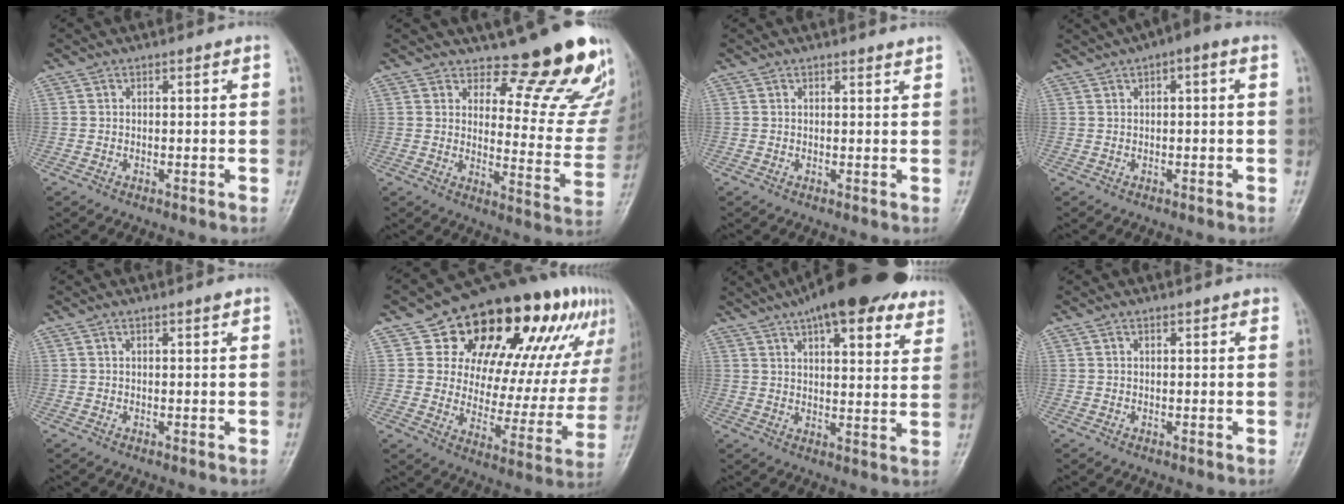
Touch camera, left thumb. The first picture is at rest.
{"total": 16.1, "force": [13.9, 4.6, 6.7], "torque": [-0.033, -0.142, 0.165]}
{"total": 1.4, "force": [1.3, 0.2, 0.4], "torque": [0.003, -0.005, 0.019]}
{"total": 5.5, "force": [2.3, 1.7, 4.7], "torque": [-0.077, 0.023, 0.026]}
{"total": 1.1, "force": [0.8, 0.0, 0.7], "torque": [-0.011, -0.002, 0.015]}
{"total": 29.2, "force": [16.0, 15.3, 19.0], "torque": [-0.231, -0.025, 0.233]}
{"total": 21.7, "force": [14.5, 7.6, 14.3], "torque": [-0.182, -0.014, 0.193]}
{"total": 1.1, "force": [0.8, 0.4, 0.6], "torque": [-0.007, -0.002, 0.011]}